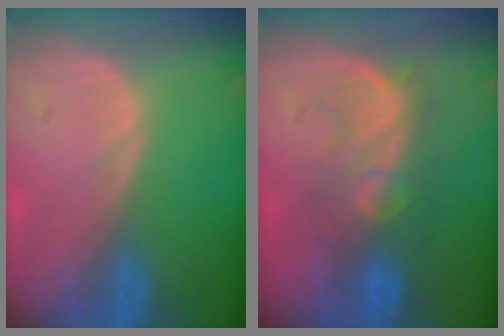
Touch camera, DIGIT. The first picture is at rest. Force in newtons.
{"total": 7.9, "press": 7.8, "slide": 1.3}